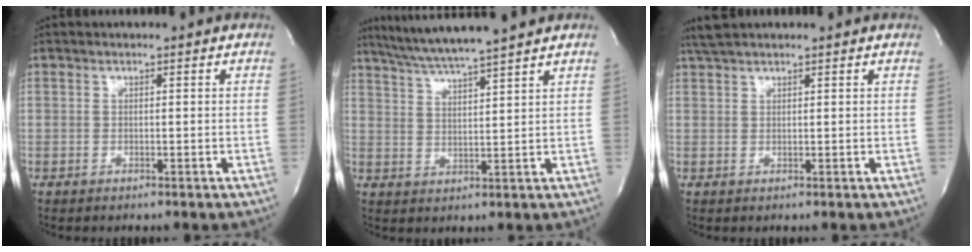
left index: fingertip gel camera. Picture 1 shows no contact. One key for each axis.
{"total": 10.3, "fx": 8.9, "fy": -1.5, "fz": 4.9, "tx": -0.088, "ty": 0.015, "tz": 0.146}
{"total": 3.1, "fx": 2.8, "fy": 0.5, "fz": 1.2, "tx": -0.026, "ty": 0.024, "tz": 0.056}